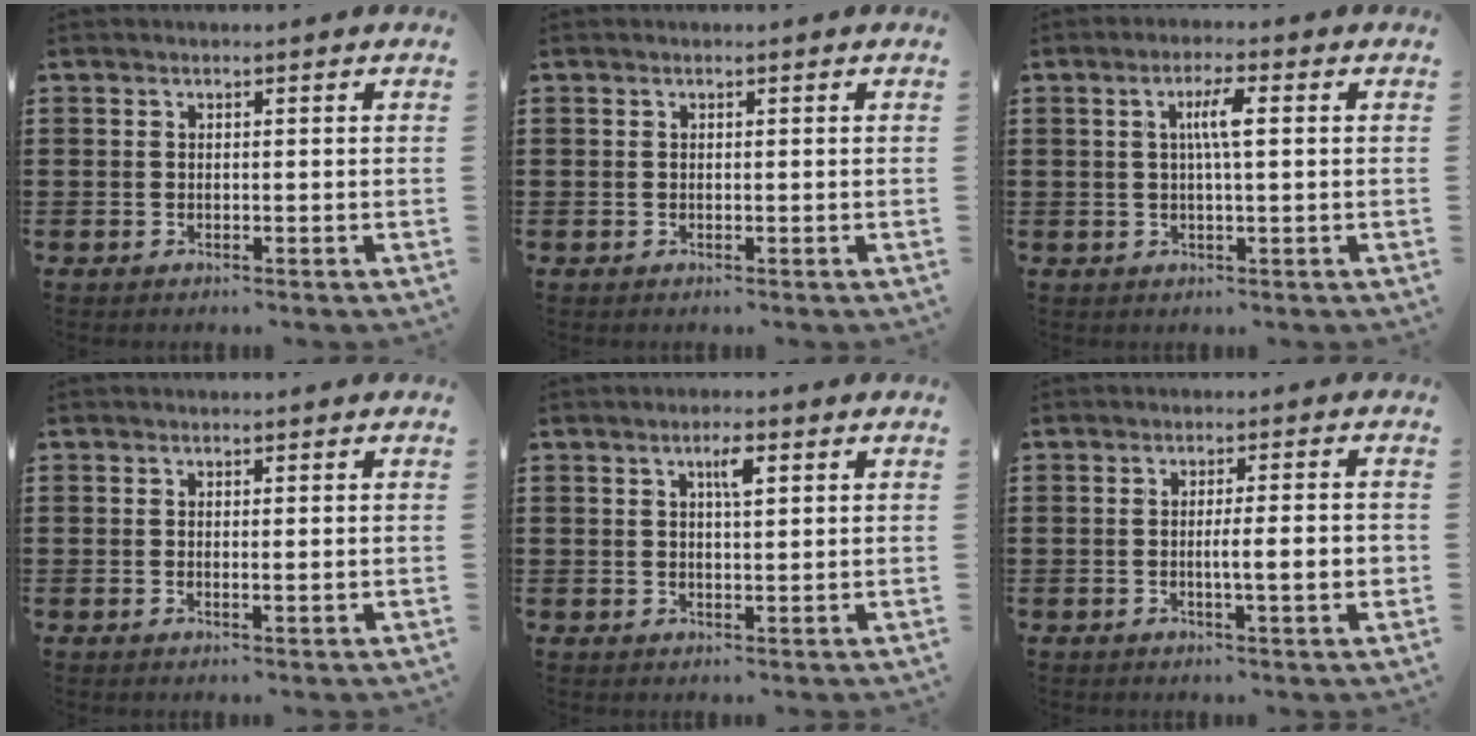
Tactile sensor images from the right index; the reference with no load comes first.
{"total": 0.0}
{"total": 4.2, "force": [0.6, 0.6, 4.1], "torque": [-0.078, 0.004, 0.006]}
{"total": 0.7, "force": [0.0, 0.0, 0.7], "torque": [-0.013, -0.002, 0.000]}
{"total": 3.1, "force": [1.3, 0.8, 2.7], "torque": [-0.048, 0.006, 0.017]}
{"total": 4.6, "force": [-0.8, 0.1, 4.5], "torque": [-0.077, -0.005, -0.016]}